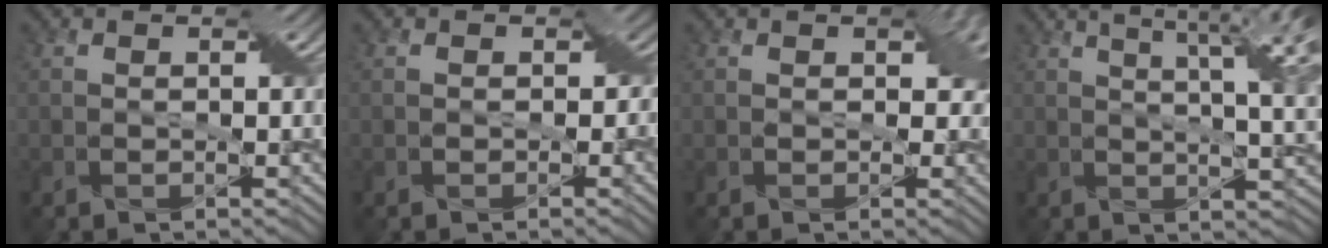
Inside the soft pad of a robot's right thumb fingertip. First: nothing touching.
{"total": 3.1, "force": [-0.2, 2.7, 1.5], "torque": [-0.011, -0.001, -0.004]}
{"total": 3.6, "force": [0.8, 2.5, 2.5], "torque": [-0.031, 0.001, 0.008]}
{"total": 13.4, "force": [5.4, 4.6, 11.4], "torque": [-0.138, 0.050, 0.063]}